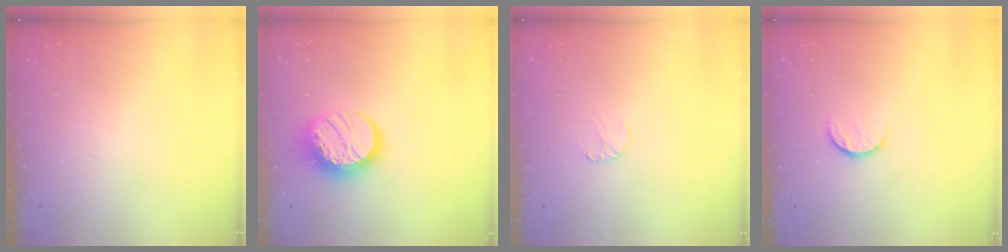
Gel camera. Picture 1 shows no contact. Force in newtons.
{"total": 14.4, "press": 14.3, "slide": 1.1}
{"total": 4.8, "press": 4.8, "slide": 0.5}
{"total": 7.4, "press": 7.3, "slide": 0.7}